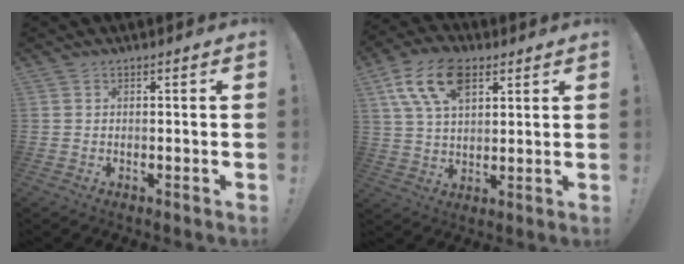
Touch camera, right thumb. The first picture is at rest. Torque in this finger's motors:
{"motor_torque": [0.40, 0.45, 0.18, 0.18, 0.11]}